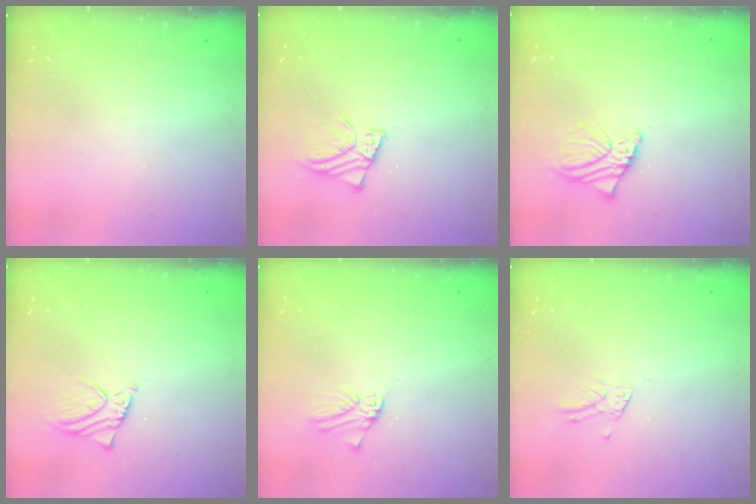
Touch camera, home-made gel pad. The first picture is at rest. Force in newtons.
{"total": 2.9, "press": 2.9, "slide": 0.2}
{"total": 7.5, "press": 7.4, "slide": 1.0}
{"total": 3.3, "press": 3.3, "slide": 0.2}
{"total": 0.7, "press": 0.7, "slide": 0.1}
{"total": 1.2, "press": 1.2, "slide": 0.1}